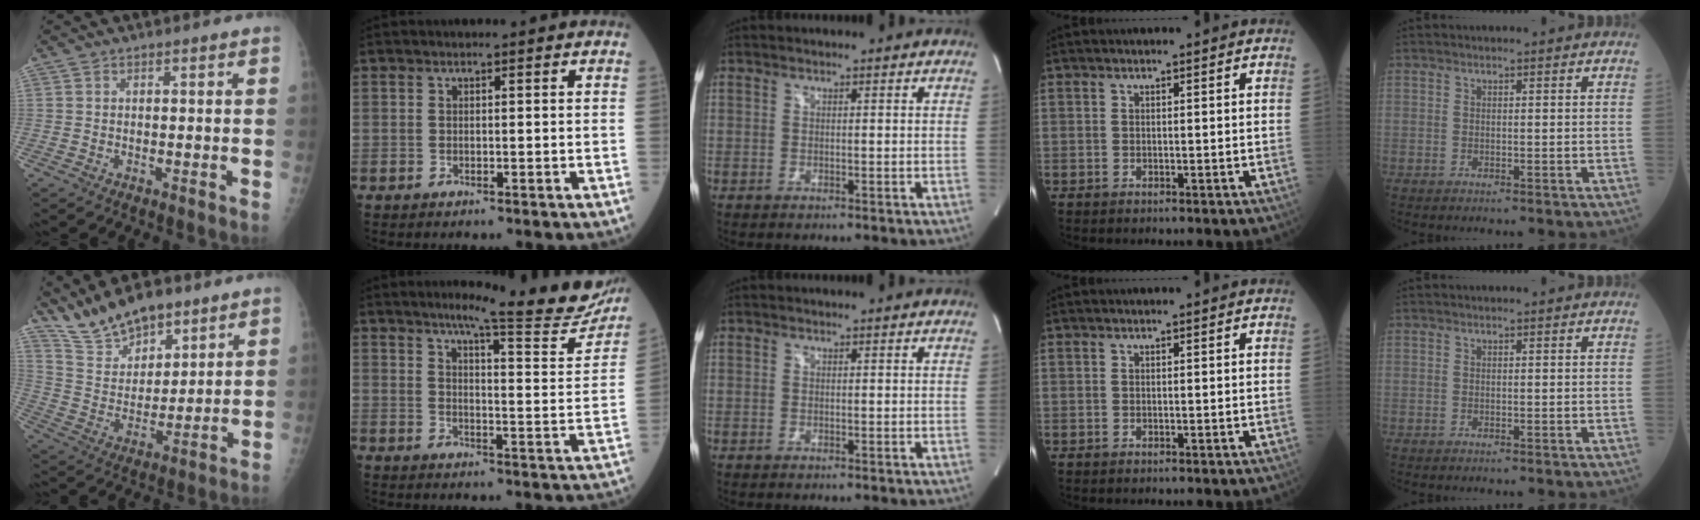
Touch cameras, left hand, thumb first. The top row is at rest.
{"thumb": {"total": 12.5, "force": [9.9, 5.3, 5.6], "torque": [-0.075, -0.053, 0.193]}, "index": {"total": 16.1, "force": [14.5, 1.0, 7.0], "torque": [-0.085, -0.052, 0.170]}}